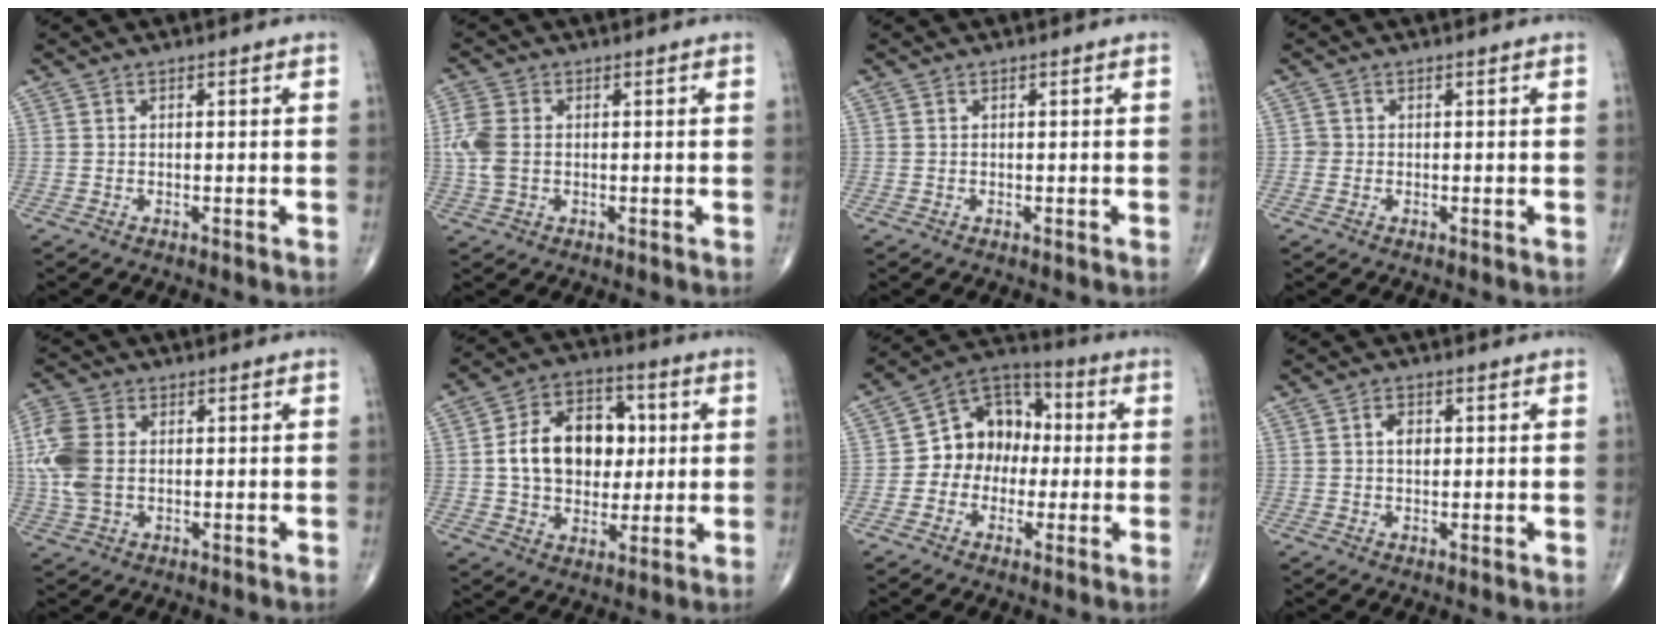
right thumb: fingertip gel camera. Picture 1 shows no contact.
{"total": 5.8, "force": [0.0, 3.9, 4.3], "torque": [-0.121, 0.006, -0.003]}
{"total": 0.0}
{"total": 1.0, "force": [-0.2, 1.0, 0.1], "torque": [0.005, 0.004, -0.005]}
{"total": 9.8, "force": [0.3, 6.5, 7.4], "torque": [-0.188, 0.008, 0.005]}
{"total": 16.1, "force": [1.5, 11.6, 11.1], "torque": [-0.141, 0.017, 0.024]}
{"total": 12.1, "force": [-0.7, 10.0, 6.7], "torque": [-0.065, 0.037, -0.028]}
{"total": 2.6, "force": [0.3, 1.7, 1.9], "torque": [-0.024, 0.002, 0.002]}